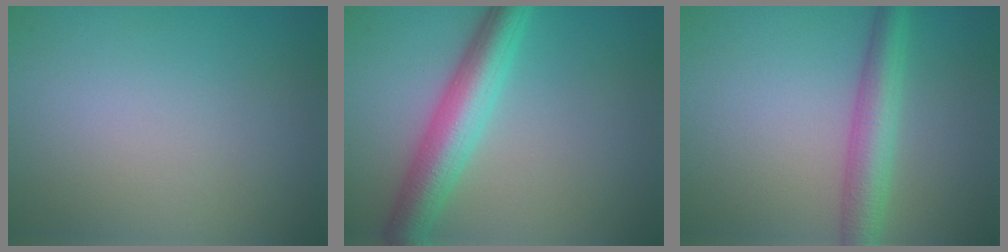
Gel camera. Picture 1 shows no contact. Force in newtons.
{"total": 5.8, "press": 5.8, "slide": 0.3}
{"total": 4.1, "press": 4.1, "slide": 0.1}